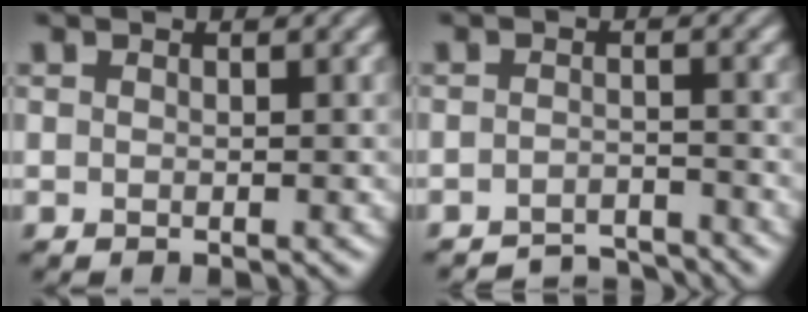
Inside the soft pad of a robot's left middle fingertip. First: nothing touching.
{"total": 3.3, "force": [-3.2, 0.4, 0.6], "torque": [-0.004, 0.005, -0.055]}